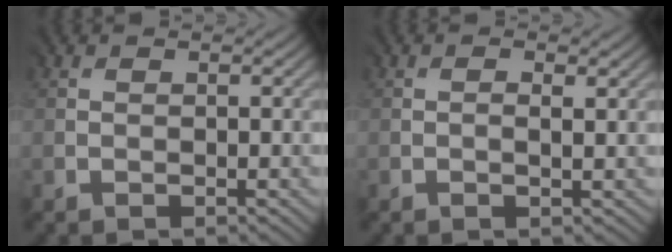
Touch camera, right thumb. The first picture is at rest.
{"total": 0.8, "force": [0.1, 0.0, 0.8], "torque": [-0.015, -0.006, 0.003]}